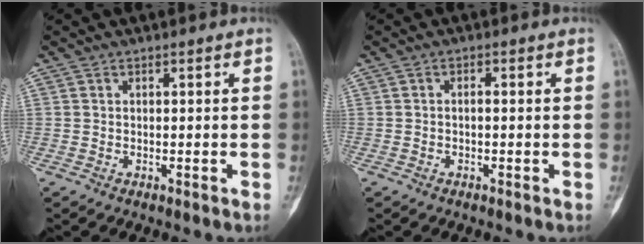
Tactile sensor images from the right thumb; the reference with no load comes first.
{"total": 0.8, "force": [-0.1, 0.3, 0.7], "torque": [-0.013, 0.004, -0.003]}